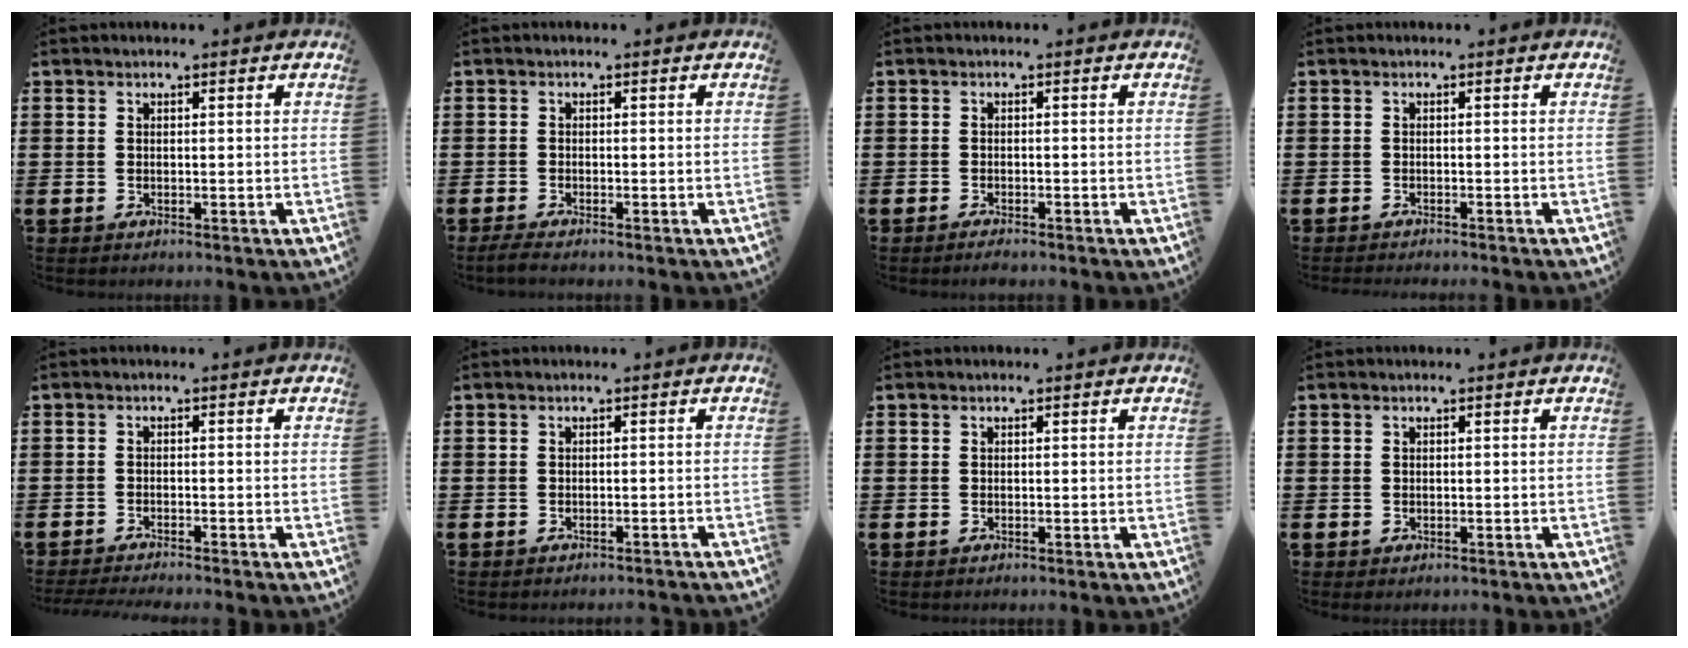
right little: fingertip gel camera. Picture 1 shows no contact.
{"total": 0.8, "force": [-0.5, 0.0, 0.6], "torque": [-0.012, -0.002, -0.010]}
{"total": 0.6, "force": [-0.5, 0.1, 0.3], "torque": [-0.007, -0.002, -0.010]}
{"total": 0.6, "force": [-0.5, -0.2, 0.1], "torque": [0.000, -0.002, -0.011]}
{"total": 1.2, "force": [-1.1, -0.2, 0.3], "torque": [-0.004, 0.000, -0.022]}
{"total": 0.9, "force": [-0.8, -0.1, 0.0], "torque": [-0.001, 0.001, -0.018]}
{"total": 0.0}
{"total": 0.0}